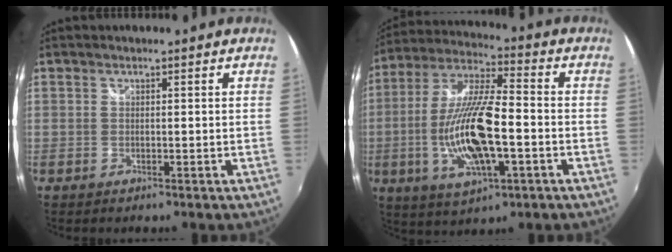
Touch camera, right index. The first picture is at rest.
{"total": 17.3, "force": [-4.2, 5.3, 16.0], "torque": [-0.325, -0.010, -0.074]}